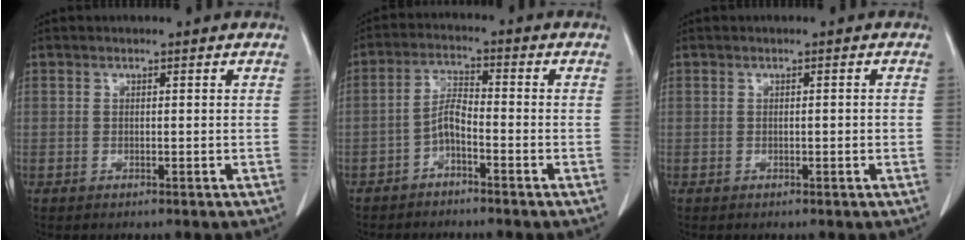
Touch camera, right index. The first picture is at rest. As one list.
[{"total": 3.7, "force": [-2.2, 0.9, 2.9], "torque": [-0.059, 0.010, -0.045]}, {"total": 1.0, "force": [-0.2, 0.1, 0.9], "torque": [-0.011, 0.001, -0.001]}]